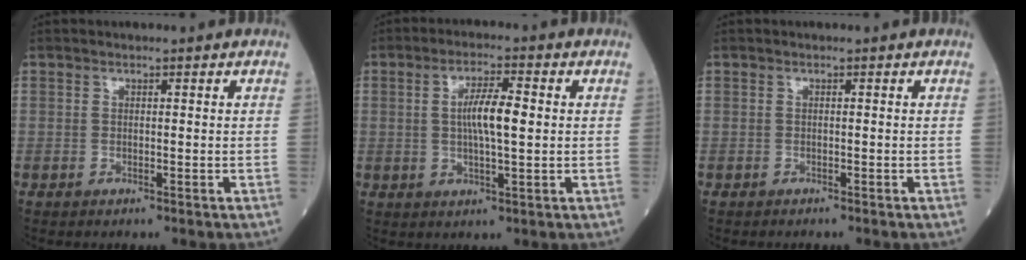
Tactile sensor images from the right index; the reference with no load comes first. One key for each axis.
{"total": 6.5, "fx": 0.7, "fy": 1.0, "fz": 6.3, "tx": -0.112, "ty": 0.008, "tz": 0.012}
{"total": 0.0}